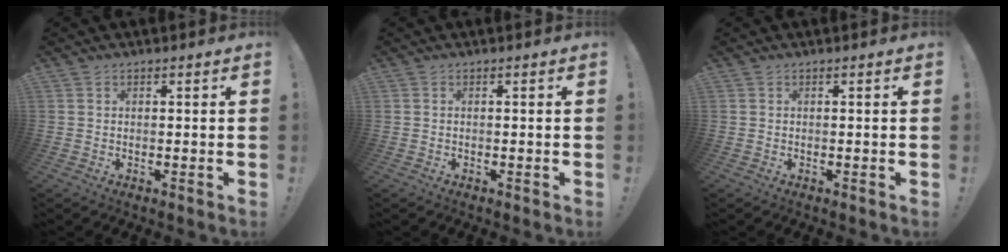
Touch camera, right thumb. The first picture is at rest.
{"total": 0.0}
{"total": 0.0}